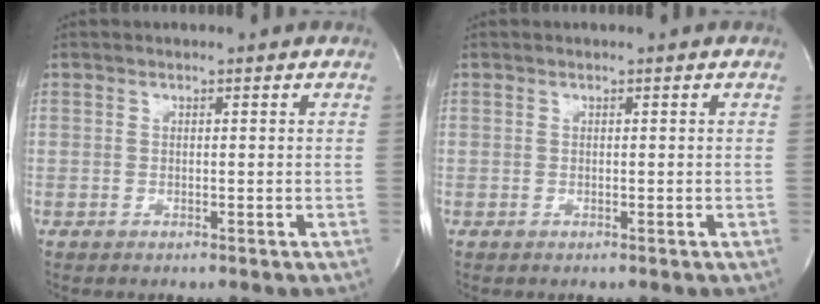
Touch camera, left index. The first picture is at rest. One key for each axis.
{"total": 0.0}